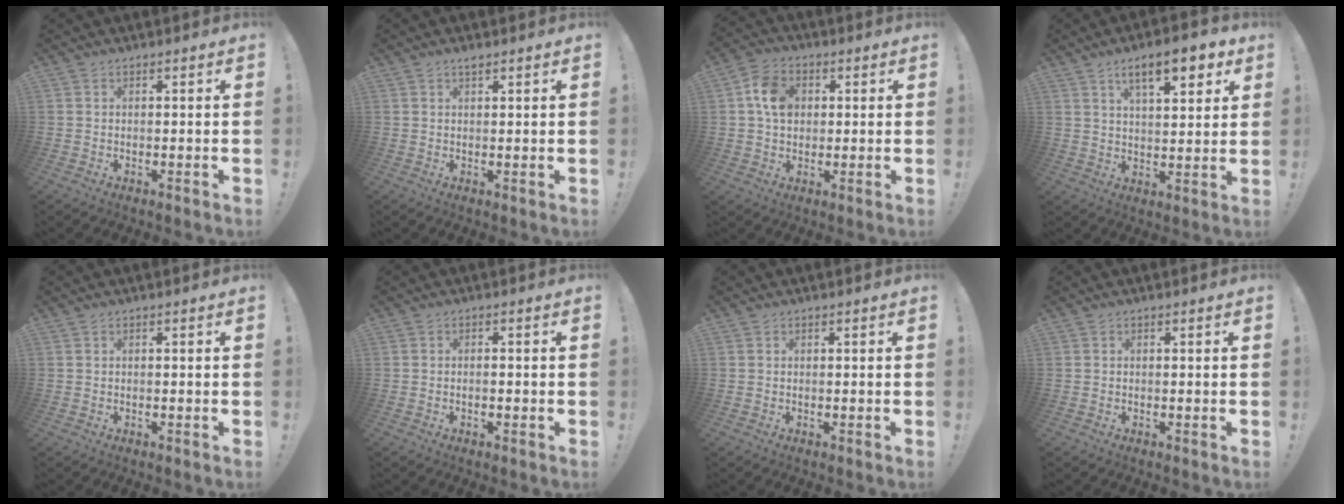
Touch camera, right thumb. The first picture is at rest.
{"total": 1.3, "force": [1.1, 0.2, 0.7], "torque": [-0.003, -0.005, 0.017]}
{"total": 9.4, "force": [1.9, 7.2, 5.8], "torque": [-0.085, 0.014, 0.039]}
{"total": 11.6, "force": [6.3, 3.8, 8.9], "torque": [-0.125, -0.024, 0.100]}
{"total": 0.0}
{"total": 1.1, "force": [-0.8, 0.2, 0.8], "torque": [-0.020, 0.003, -0.013]}
{"total": 0.0}
{"total": 0.0}